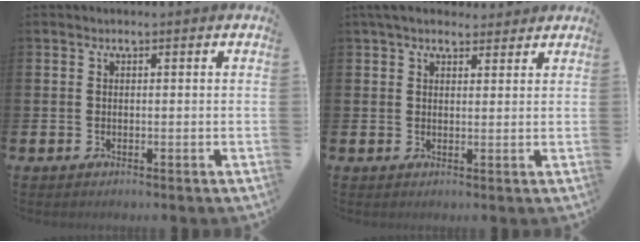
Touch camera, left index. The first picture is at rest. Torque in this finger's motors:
{"motor_torque": [0.97, -1.17, 0.52, 0.11]}